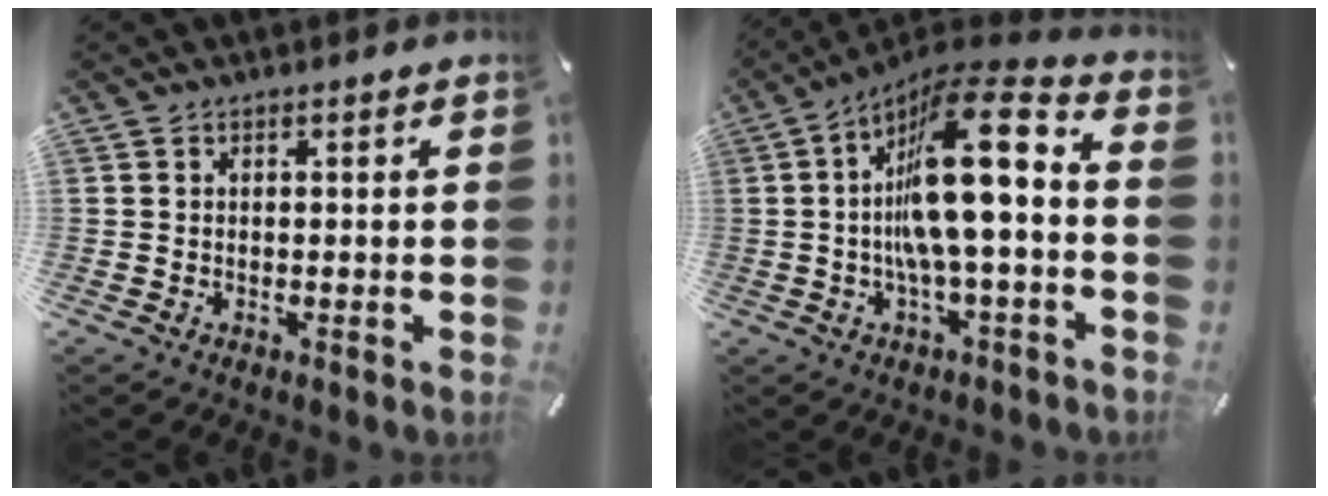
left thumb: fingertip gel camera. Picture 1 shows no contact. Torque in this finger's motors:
{"motor_torque": [1.44, 3.57, 1.71, 1.02, 0.74]}